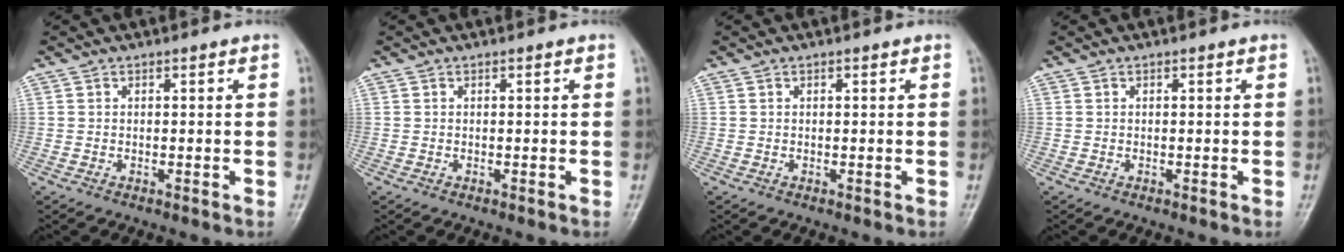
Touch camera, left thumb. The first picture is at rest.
{"total": 0.0}
{"total": 0.0}
{"total": 0.0}